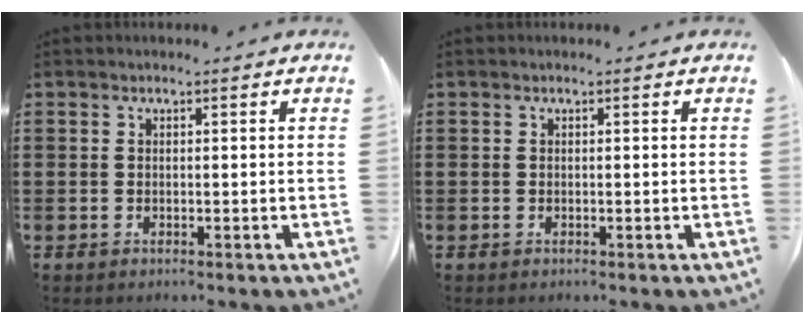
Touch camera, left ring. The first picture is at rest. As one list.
[{"total": 0.0}]